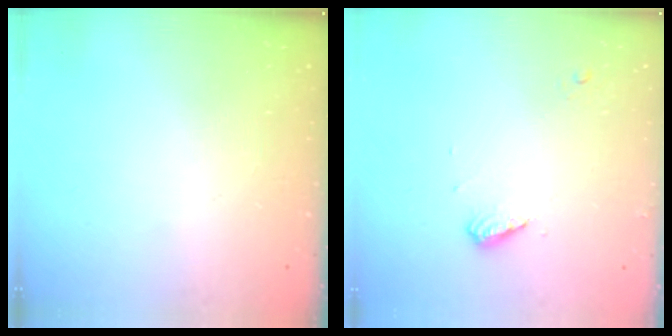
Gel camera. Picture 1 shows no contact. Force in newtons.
{"total": 6.4, "press": 6.4, "slide": 0.7}